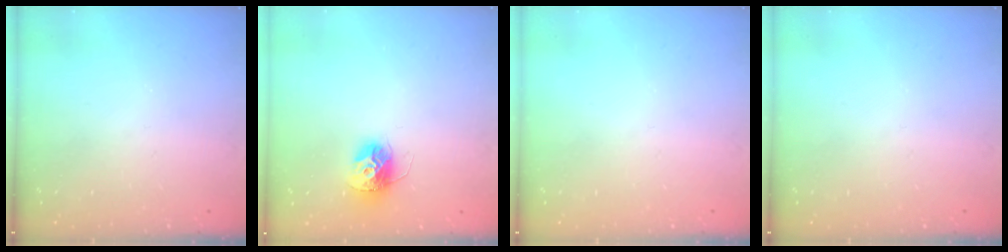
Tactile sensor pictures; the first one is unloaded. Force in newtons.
{"total": 11.8, "press": 11.8, "slide": 0.9}
{"total": 0.0}
{"total": 0.0}